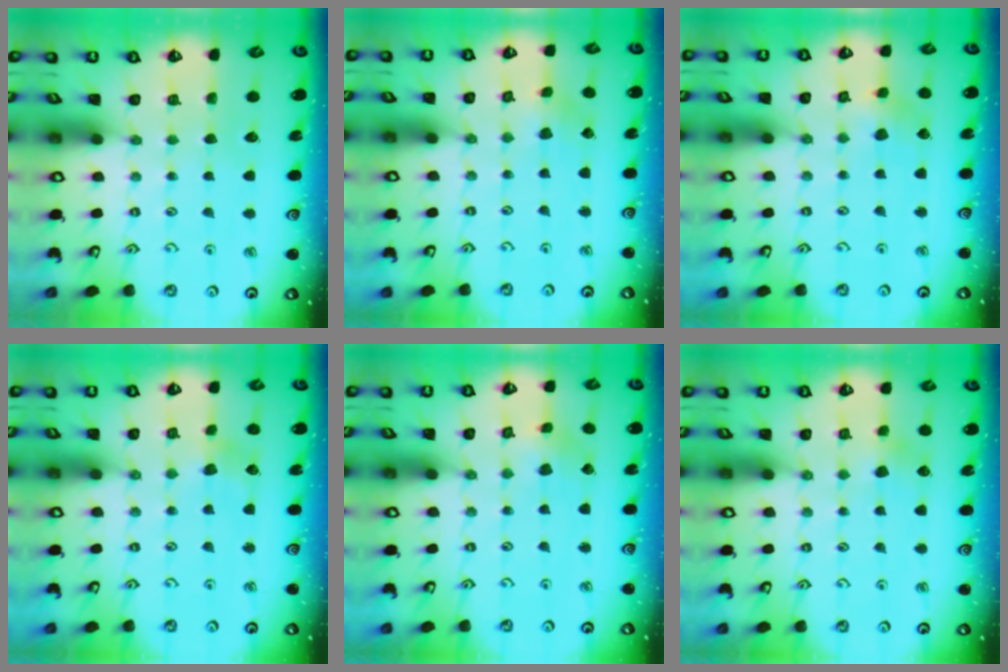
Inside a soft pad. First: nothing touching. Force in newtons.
{"total": 1.7, "press": 1.7, "slide": 0.1}
{"total": 3.8, "press": 3.8, "slide": 0.3}
{"total": 4.1, "press": 4.1, "slide": 0.5}
{"total": 2.8, "press": 2.8, "slide": 0.3}
{"total": 3.4, "press": 3.4, "slide": 0.3}